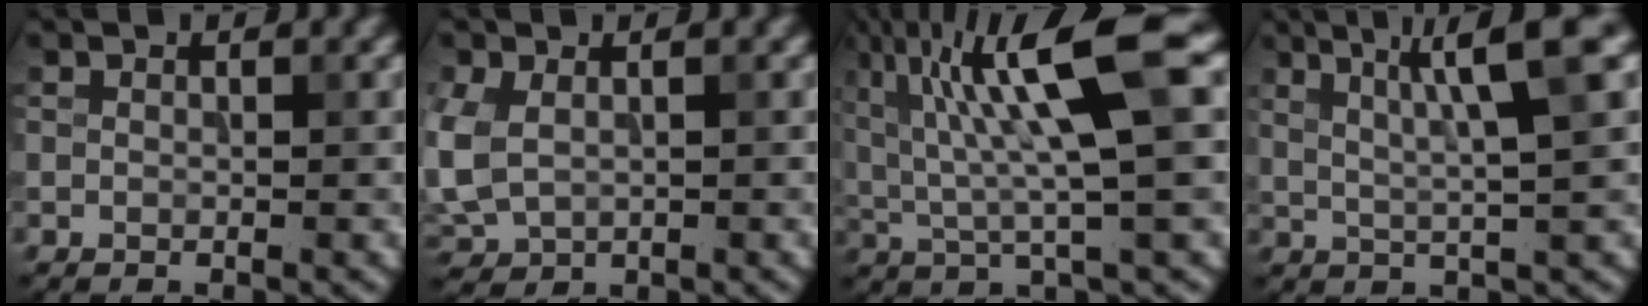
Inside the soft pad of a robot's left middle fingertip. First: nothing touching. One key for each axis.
{"total": 4.9, "fx": 0.1, "fy": 3.7, "fz": 3.2, "tx": -0.086, "ty": -0.010, "tz": 0.010}
{"total": 10.7, "fx": 3.0, "fy": 2.0, "fz": 10.1, "tx": -0.177, "ty": 0.010, "tz": 0.058}
{"total": 6.4, "fx": 2.8, "fy": 0.8, "fz": 5.7, "tx": -0.083, "ty": 0.012, "tz": 0.050}